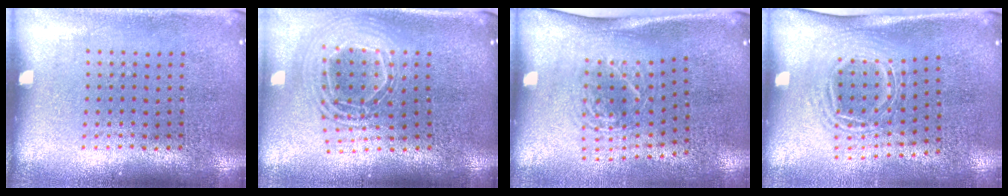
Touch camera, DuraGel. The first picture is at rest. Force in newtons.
{"total": 2.2, "press": 1.7, "slide": 1.3}
{"total": 1.8, "press": 1.3, "slide": 1.2}
{"total": 1.7, "press": 1.2, "slide": 1.2}